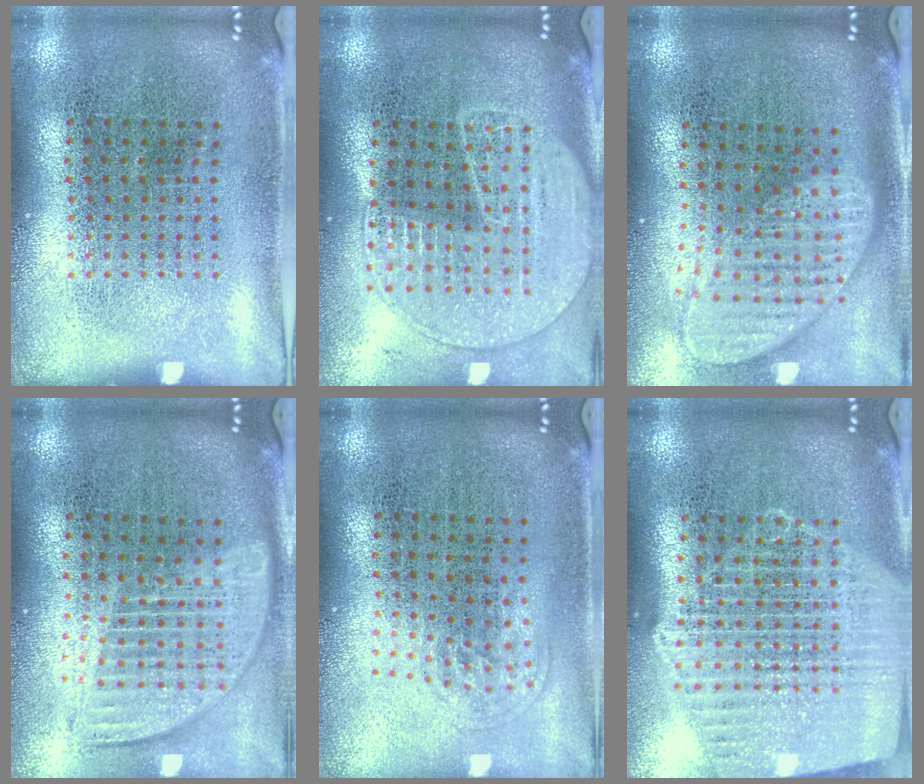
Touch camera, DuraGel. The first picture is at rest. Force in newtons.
{"total": 2.0, "press": 1.8, "slide": 0.8}
{"total": 2.0, "press": 1.6, "slide": 1.2}
{"total": 1.8, "press": 1.5, "slide": 0.9}
{"total": 1.0, "press": 0.7, "slide": 0.8}
{"total": 2.1, "press": 1.9, "slide": 1.0}